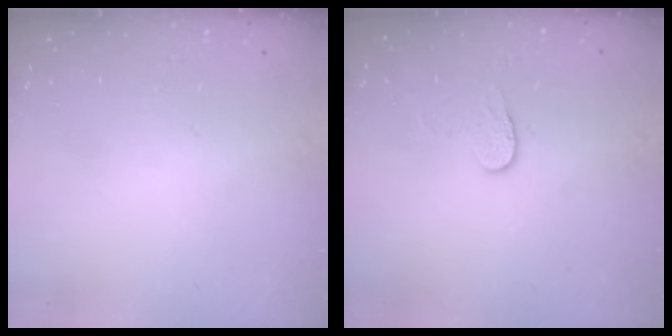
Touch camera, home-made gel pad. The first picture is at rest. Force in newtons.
{"total": 4.5, "press": 4.5, "slide": 0.5}